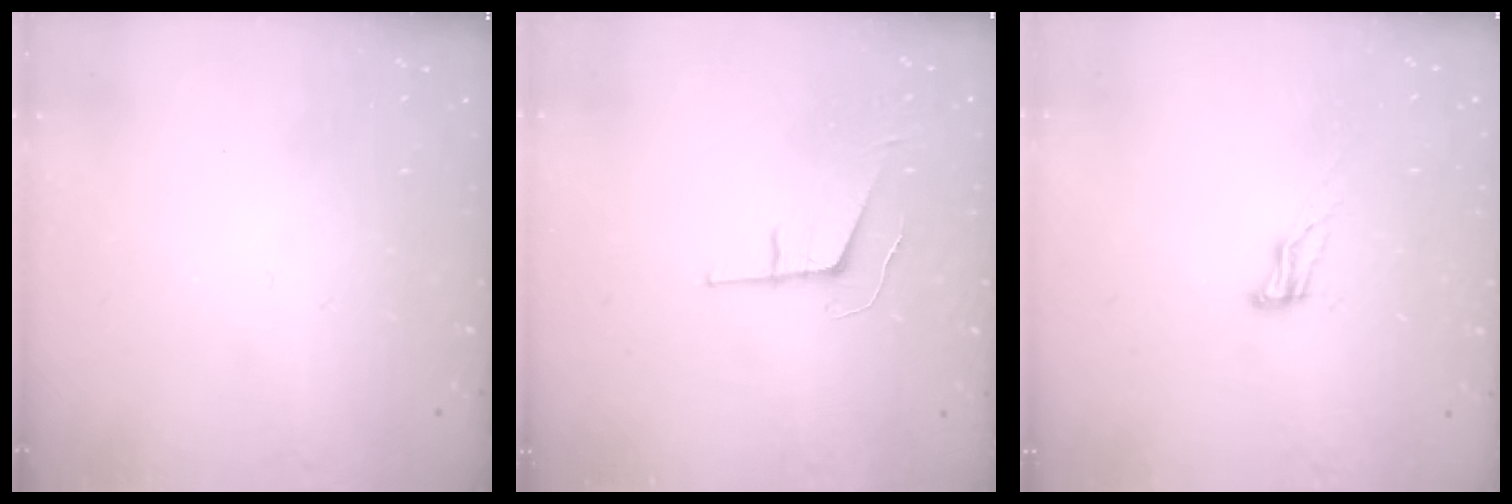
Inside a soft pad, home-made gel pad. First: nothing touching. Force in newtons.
{"total": 6.4, "press": 5.9, "slide": 2.5}
{"total": 6.9, "press": 6.9, "slide": 0.9}